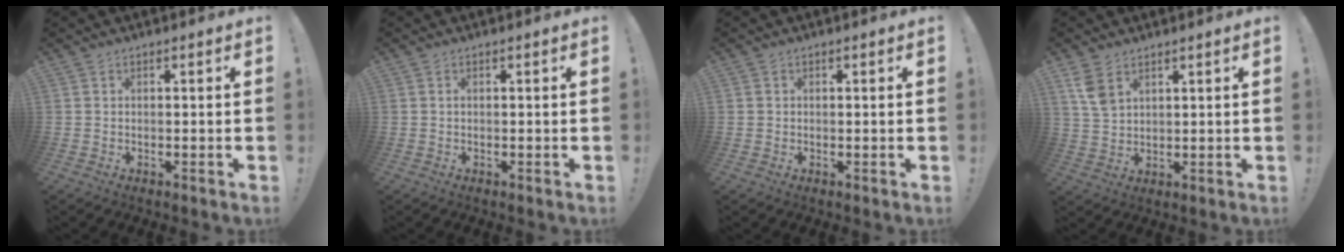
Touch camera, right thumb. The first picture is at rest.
{"total": 0.0}
{"total": 1.0, "force": [0.1, 0.9, 0.1], "torque": [-0.004, 0.004, 0.003]}
{"total": 6.5, "force": [3.7, 3.9, 3.7], "torque": [-0.056, -0.014, 0.072]}